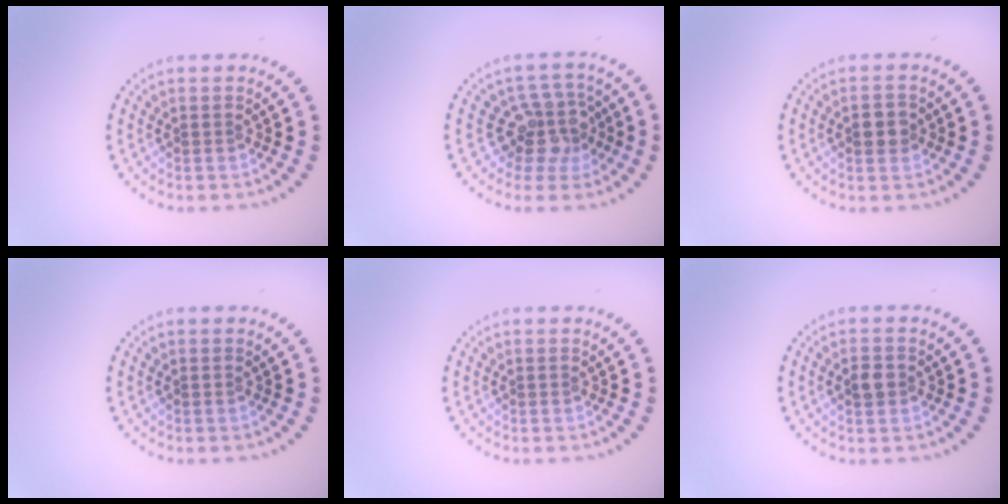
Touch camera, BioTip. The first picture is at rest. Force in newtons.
{"total": 3.8, "press": 3.1, "slide": 2.3}
{"total": 2.2, "press": 2.2, "slide": 0.1}
{"total": 0.0}
{"total": 0.0}
{"total": 1.7, "press": 1.7, "slide": 0.1}